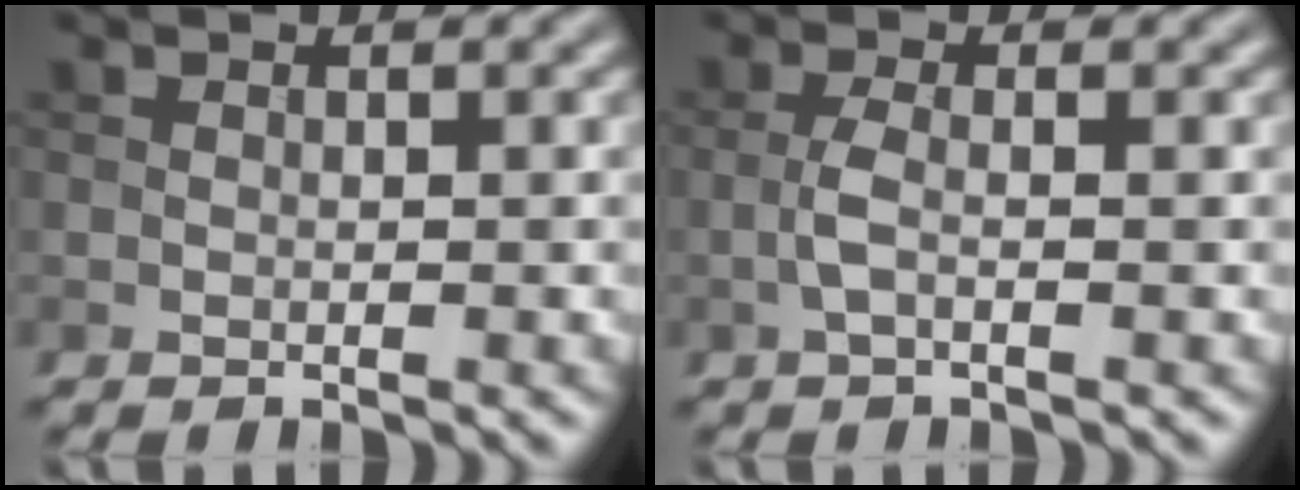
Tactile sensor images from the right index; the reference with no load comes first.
{"total": 1.8, "force": [-0.6, 0.5, 1.6], "torque": [-0.037, 0.003, -0.017]}